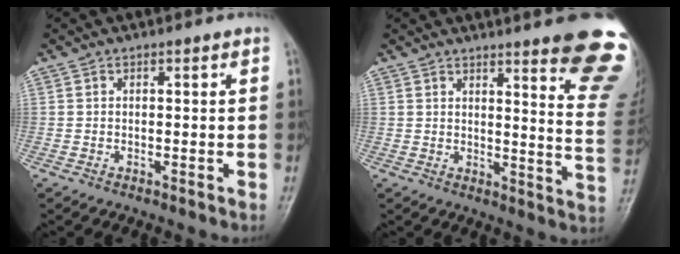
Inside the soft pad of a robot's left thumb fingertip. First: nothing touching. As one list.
[{"total": 16.8, "force": [12.3, 1.9, 11.3], "torque": [-0.111, -0.096, 0.137]}]